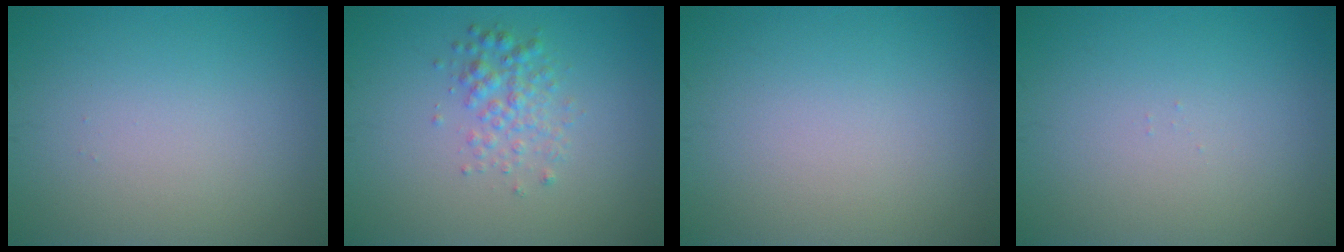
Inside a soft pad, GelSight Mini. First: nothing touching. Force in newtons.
{"total": 2.3, "press": 2.3, "slide": 0.1}
{"total": 0.0}
{"total": 0.0}